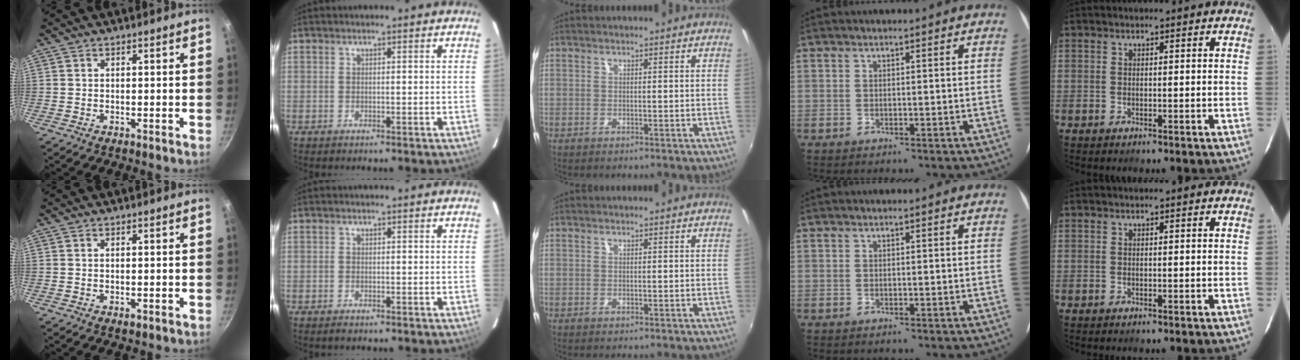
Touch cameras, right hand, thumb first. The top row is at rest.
{"thumb": {"total": 1.1, "force": [-0.3, 0.5, 0.9], "torque": [-0.013, -0.001, -0.004]}, "index": {"total": 0.8, "force": [-0.7, 0.4, 0.3], "torque": [-0.007, -0.004, -0.014]}}